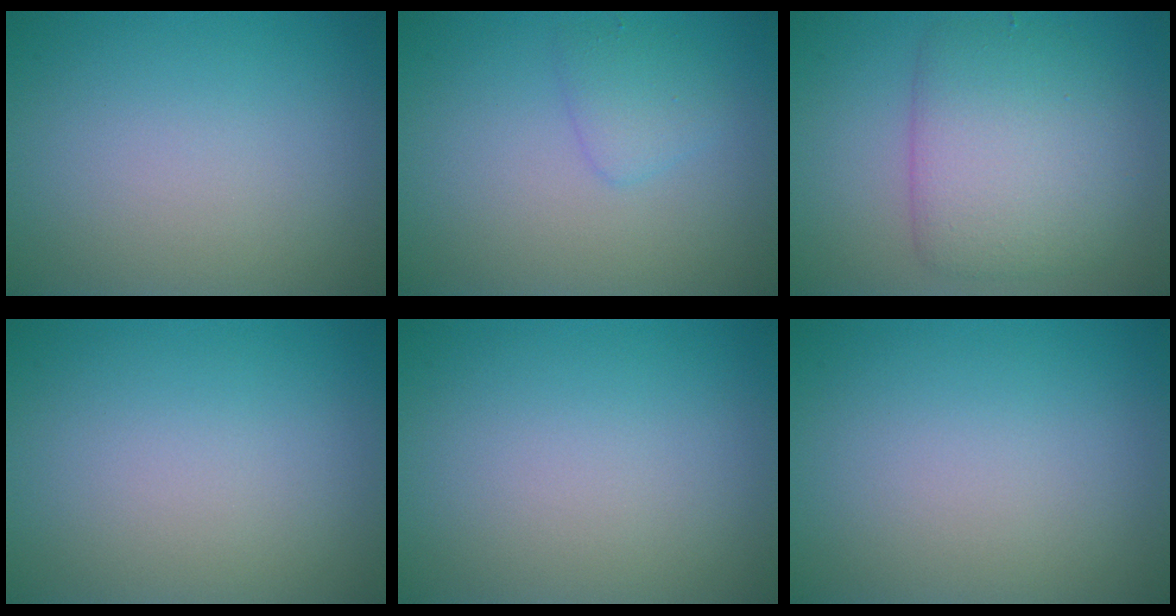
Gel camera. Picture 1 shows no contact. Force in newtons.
{"total": 1.7, "press": 1.7, "slide": 0.2}
{"total": 6.0, "press": 6.0, "slide": 0.2}
{"total": 0.0}
{"total": 0.0}
{"total": 0.0}